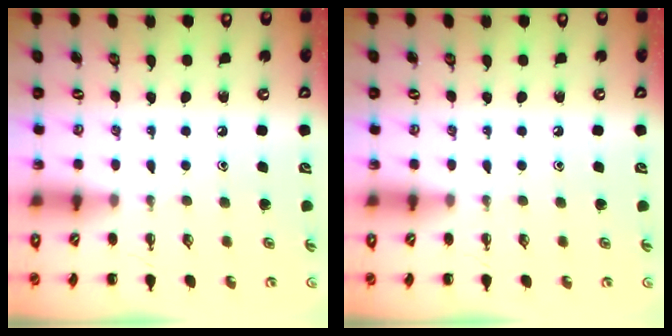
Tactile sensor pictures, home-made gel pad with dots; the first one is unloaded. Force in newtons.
{"total": 0.0}